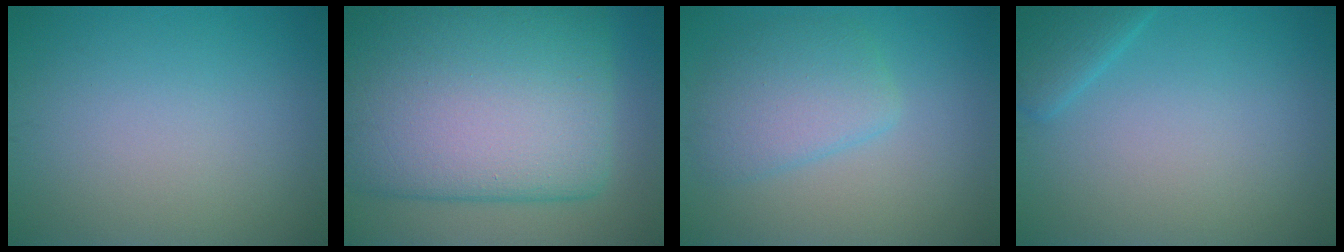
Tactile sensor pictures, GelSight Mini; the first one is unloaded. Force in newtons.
{"total": 17.4, "press": 17.4, "slide": 0.8}
{"total": 3.9, "press": 3.9, "slide": 0.4}
{"total": 2.3, "press": 2.3, "slide": 0.2}